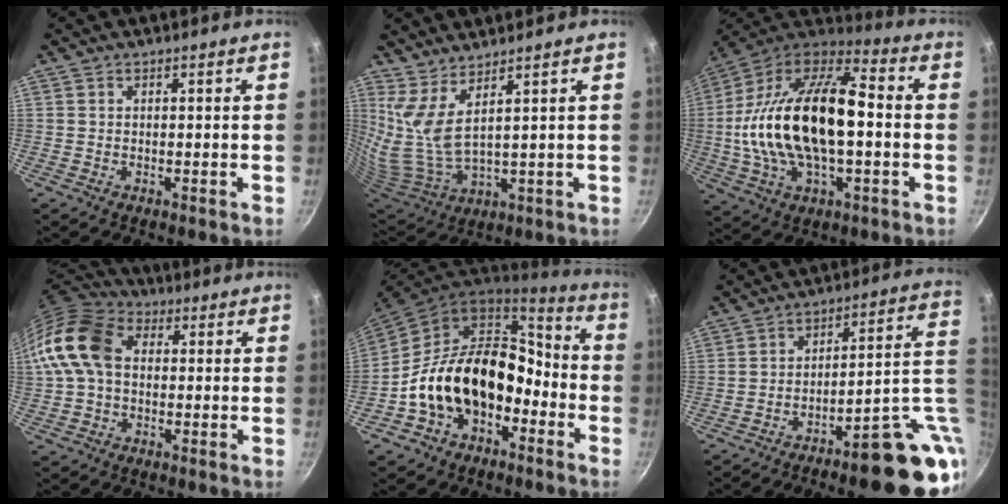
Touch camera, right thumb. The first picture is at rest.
{"total": 9.2, "force": [5.4, 1.9, 7.2], "torque": [-0.145, -0.057, 0.122]}
{"total": 26.6, "force": [-0.8, 13.4, 23.0], "torque": [-0.432, 0.038, -0.025]}
{"total": 13.4, "force": [1.2, 9.5, 9.3], "torque": [-0.162, 0.028, 0.003]}
{"total": 19.9, "force": [-5.7, 13.5, 13.4], "torque": [-0.191, 0.080, -0.097]}
{"total": 19.5, "force": [-5.2, 6.4, 17.7], "torque": [-0.183, 0.023, -0.062]}